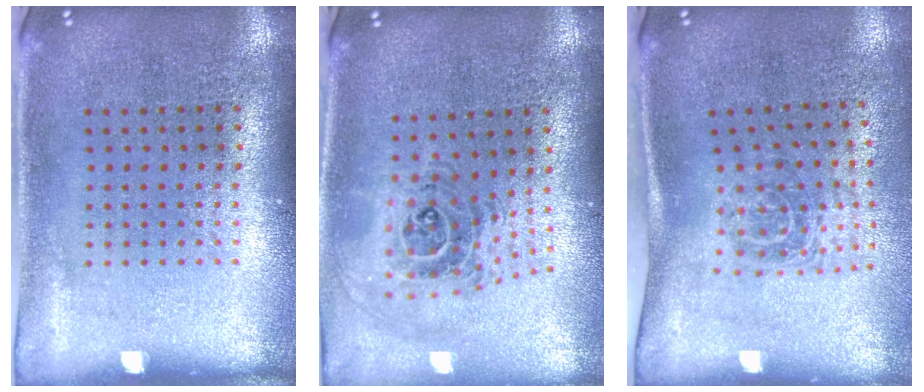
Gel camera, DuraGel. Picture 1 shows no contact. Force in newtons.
{"total": 1.2, "press": 1.1, "slide": 0.5}
{"total": 1.7, "press": 1.1, "slide": 1.3}